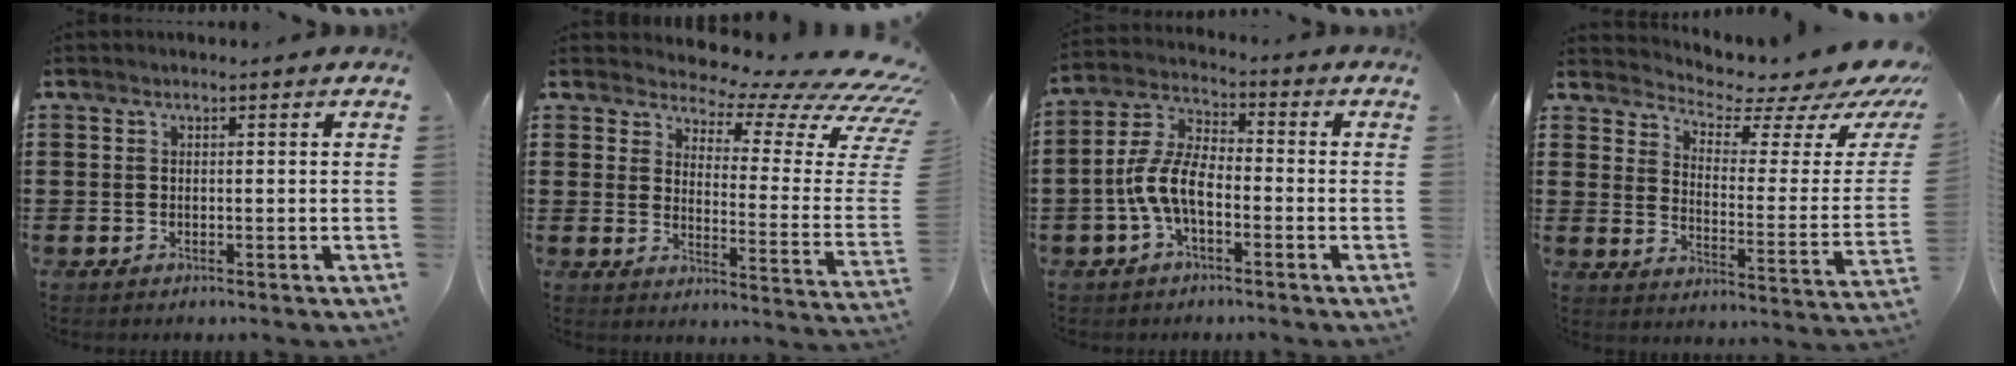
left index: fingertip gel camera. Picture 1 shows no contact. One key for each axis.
{"total": 6.3, "fx": 5.2, "fy": 1.2, "fz": 3.2, "tx": -0.063, "ty": -0.058, "tz": 0.084}
{"total": 7.6, "fx": -3.0, "fy": 3.4, "fz": 6.1, "tx": -0.147, "ty": 0.000, "tz": -0.061}
{"total": 4.4, "fx": 3.7, "fy": 1.0, "fz": 2.1, "tx": -0.050, "ty": -0.043, "tz": 0.055}